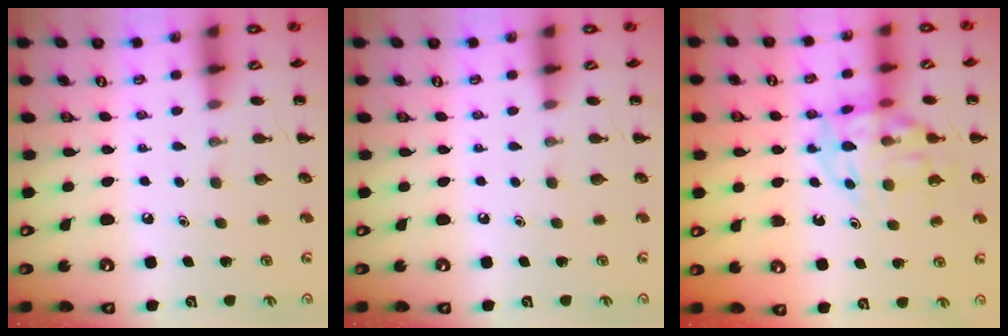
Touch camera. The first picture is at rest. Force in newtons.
{"total": 0.0}
{"total": 13.0, "press": 12.7, "slide": 2.4}